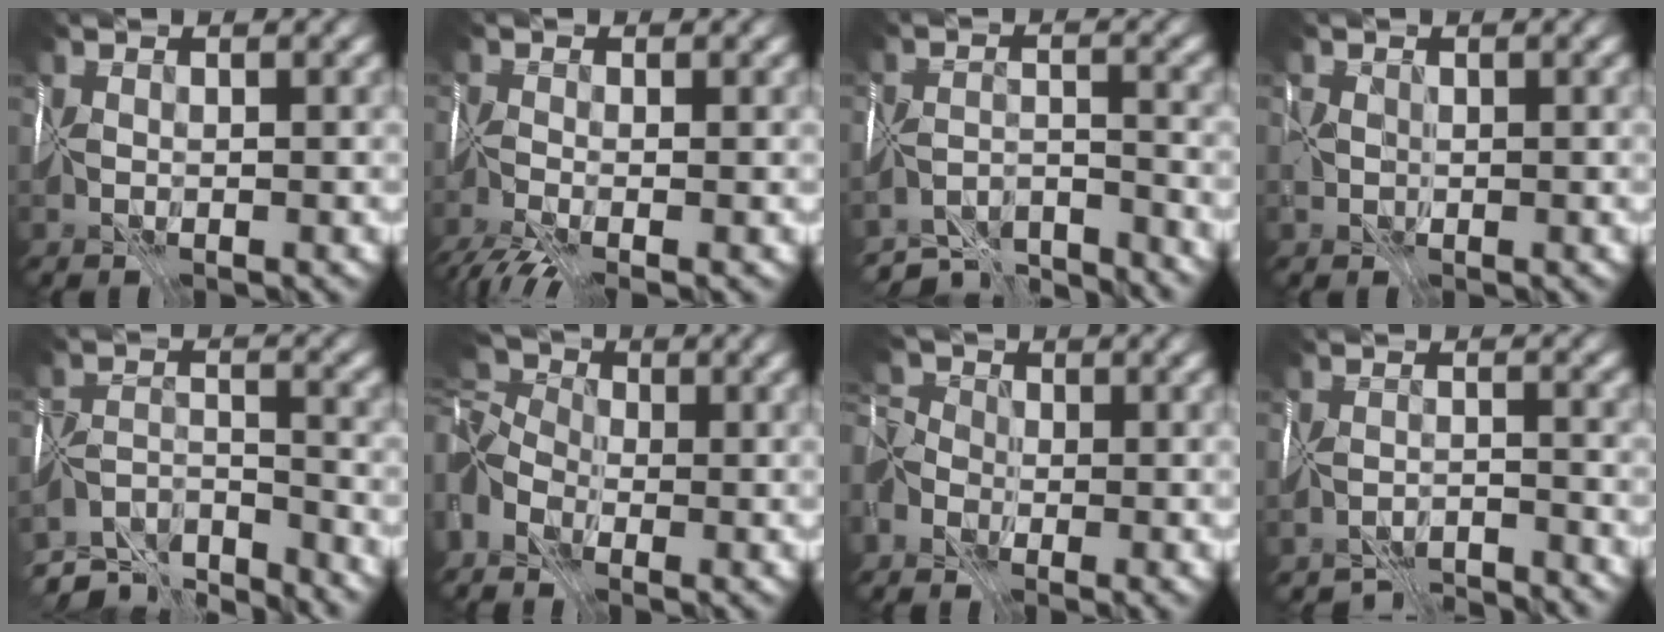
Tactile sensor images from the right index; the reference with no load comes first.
{"total": 5.2, "force": [-3.5, 1.7, 3.4], "torque": [-0.070, -0.032, -0.056]}
{"total": 8.1, "force": [-7.8, 1.2, 1.4], "torque": [-0.019, -0.005, -0.118]}
{"total": 0.8, "force": [0.3, 0.7, -0.1], "torque": [0.002, 0.001, 0.007]}
{"total": 8.3, "force": [-7.8, 2.0, 1.9], "torque": [-0.026, 0.000, -0.121]}
{"total": 6.3, "force": [-1.5, 4.2, 4.5], "torque": [-0.113, -0.002, -0.024]}
{"total": 6.5, "force": [-3.0, 4.1, 4.1], "torque": [-0.086, -0.009, -0.043]}
{"total": 5.1, "force": [-5.1, 0.1, 0.5], "torque": [-0.008, -0.011, -0.079]}